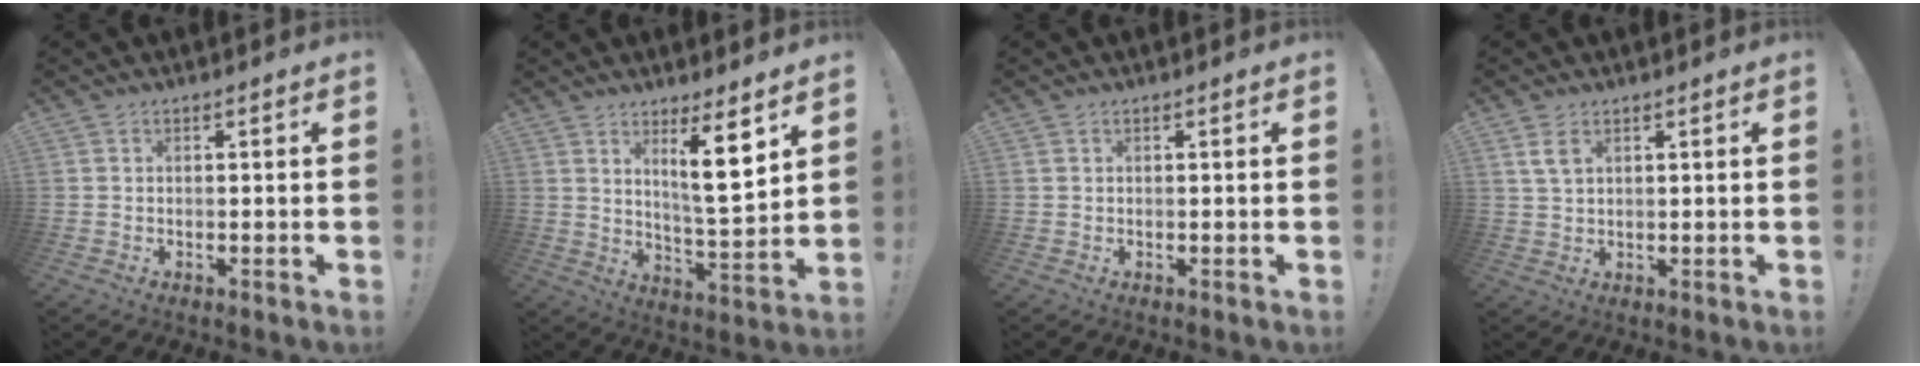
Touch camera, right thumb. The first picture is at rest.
{"total": 11.6, "force": [5.9, 1.7, 9.8], "torque": [-0.151, -0.033, 0.093]}
{"total": 0.0}
{"total": 4.5, "force": [2.4, 2.6, 2.8], "torque": [-0.045, -0.007, 0.046]}